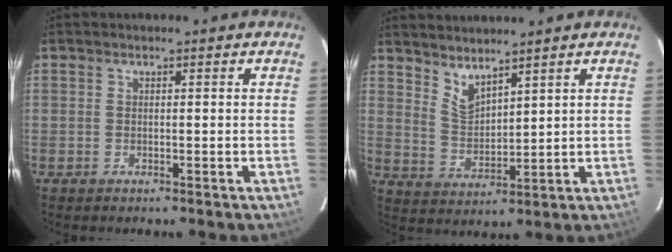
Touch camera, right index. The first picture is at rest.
{"total": 5.6, "force": [4.7, 1.4, 2.7], "torque": [-0.048, -0.006, 0.095]}